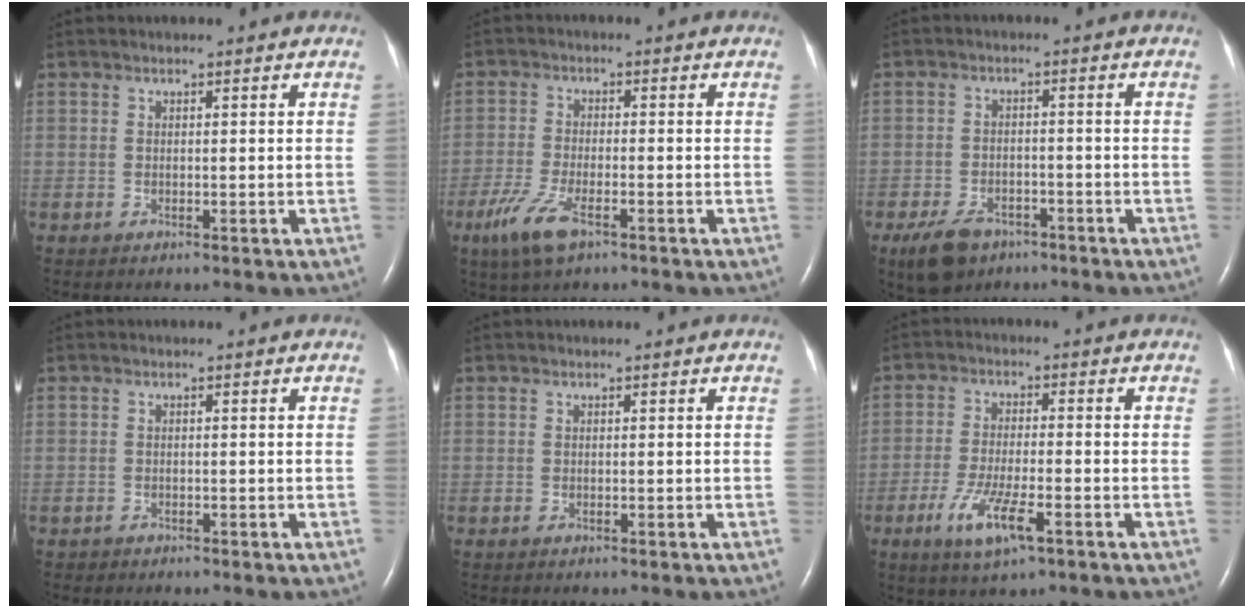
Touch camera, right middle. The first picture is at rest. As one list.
[{"total": 6.5, "force": [-3.7, 1.7, 5.0], "torque": [-0.115, -0.014, -0.068]}, {"total": 6.5, "force": [-4.4, 3.8, 3.1], "torque": [-0.068, -0.004, -0.069]}, {"total": 0.6, "force": [-0.4, 0.4, -0.1], "torque": [-0.008, 0.000, -0.008]}, {"total": 0.0}, {"total": 7.5, "force": [-3.7, 1.3, 6.4], "torque": [-0.127, -0.014, -0.062]}]